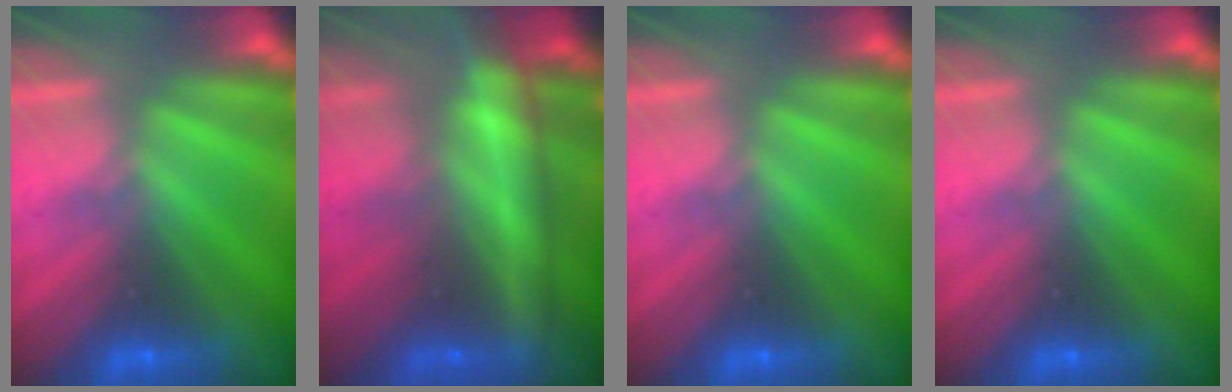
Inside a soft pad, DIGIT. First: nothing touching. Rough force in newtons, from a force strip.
{"total": 7.8}
{"total": 0.0}
{"total": 0.0}